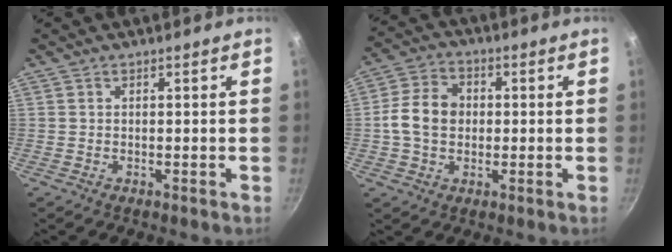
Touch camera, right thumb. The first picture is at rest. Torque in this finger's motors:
{"motor_torque": [-0.32, 0.93, 1.35, -0.48, 0.23]}